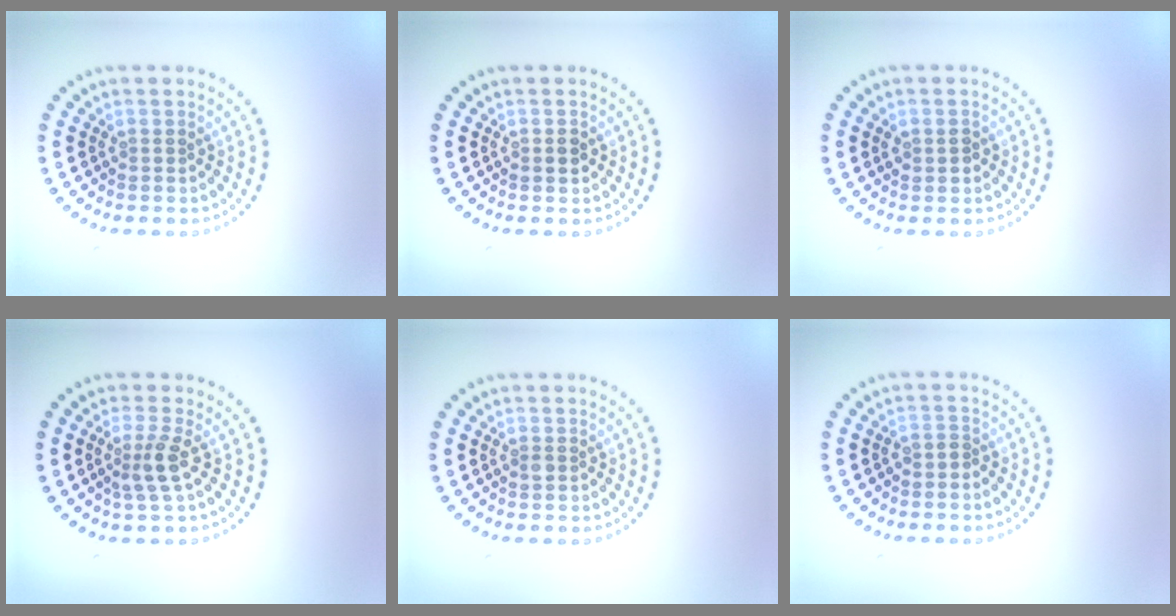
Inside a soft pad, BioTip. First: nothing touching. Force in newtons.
{"total": 1.2, "press": 1.2, "slide": 0.1}
{"total": 1.2, "press": 1.2, "slide": 0.2}
{"total": 2.3, "press": 1.8, "slide": 1.5}
{"total": 0.6, "press": 0.6, "slide": 0.2}
{"total": 0.5, "press": 0.3, "slide": 0.4}